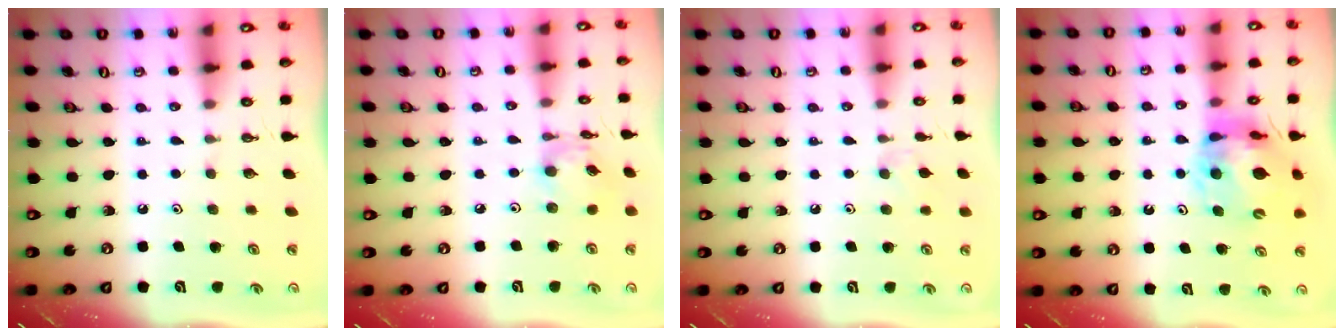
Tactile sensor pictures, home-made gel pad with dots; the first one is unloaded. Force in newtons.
{"total": 10.9, "press": 10.9, "slide": 1.0}
{"total": 4.2, "press": 4.1, "slide": 0.6}
{"total": 14.8, "press": 14.7, "slide": 1.7}